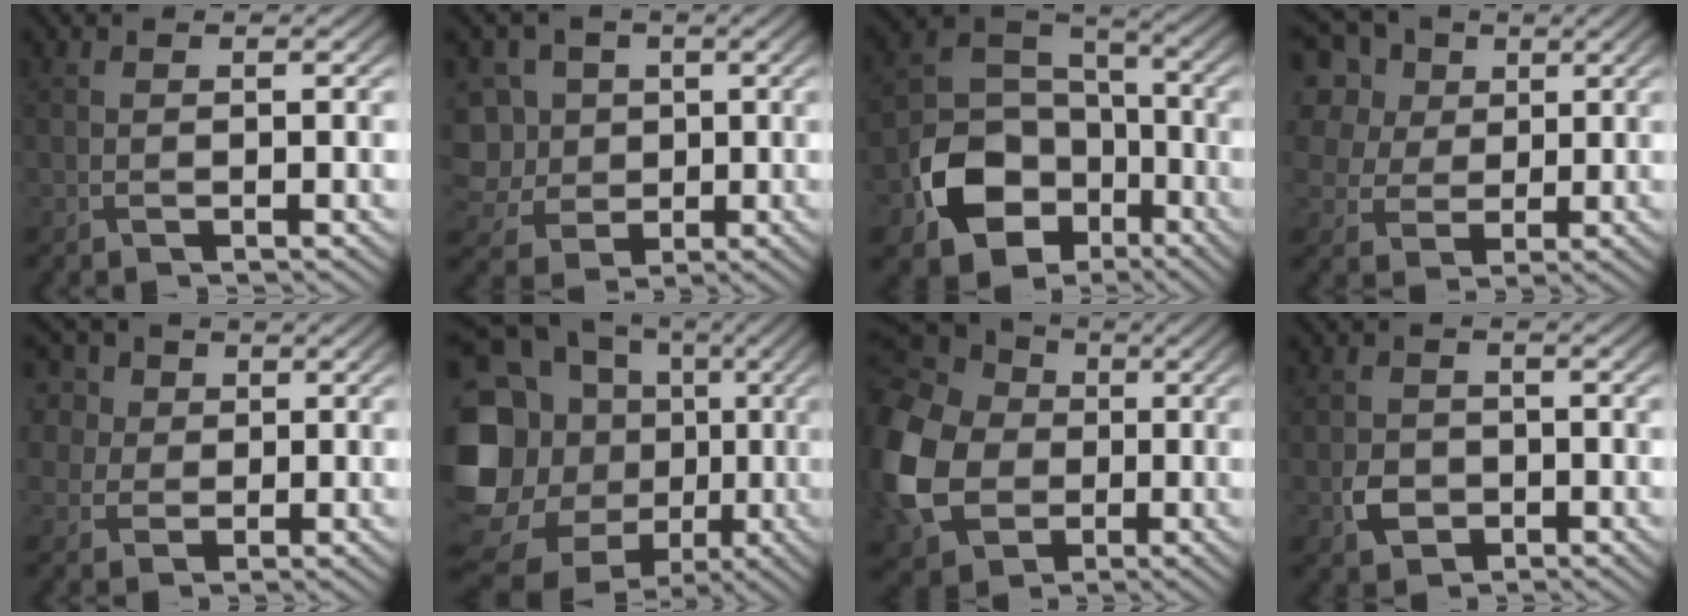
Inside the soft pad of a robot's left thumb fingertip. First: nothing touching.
{"total": 10.0, "force": [1.1, 8.9, 4.4], "torque": [-0.154, 0.019, -0.003]}
{"total": 12.2, "force": [-5.3, 9.1, 6.1], "torque": [-0.138, -0.027, -0.102]}
{"total": 14.6, "force": [5.8, 11.2, 7.2], "torque": [-0.229, 0.036, 0.116]}
{"total": 10.5, "force": [5.0, 7.6, 5.1], "torque": [-0.149, 0.030, 0.067]}
{"total": 22.5, "force": [-1.9, 19.5, 11.1], "torque": [-0.283, 0.014, -0.045]}
{"total": 16.4, "force": [-0.9, 13.8, 8.8], "torque": [-0.276, -0.020, -0.014]}
{"total": 3.1, "force": [-1.1, 2.6, 1.3], "torque": [-0.029, -0.004, -0.021]}